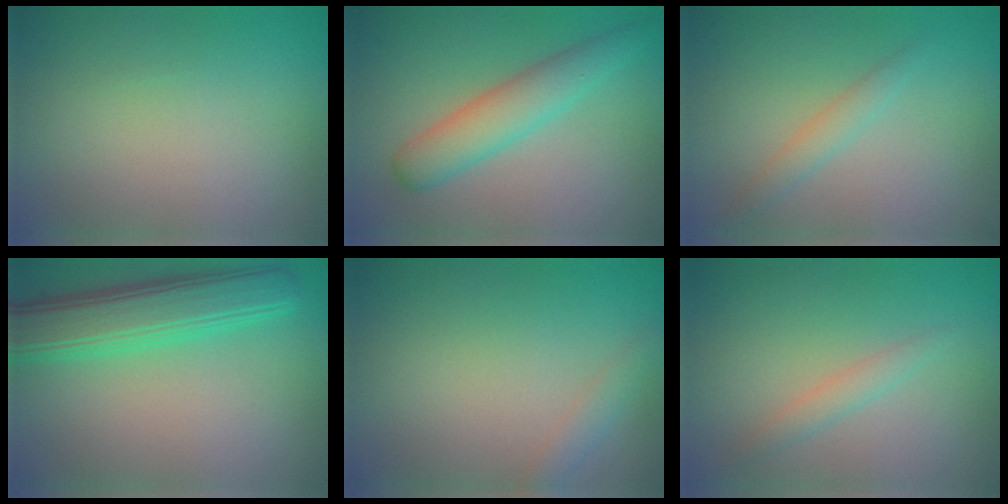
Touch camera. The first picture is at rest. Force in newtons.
{"total": 4.0, "press": 4.0, "slide": 0.1}
{"total": 1.6, "press": 1.6, "slide": 0.0}
{"total": 6.3, "press": 6.3, "slide": 0.1}
{"total": 1.4, "press": 1.4, "slide": 0.0}
{"total": 1.4, "press": 1.4, "slide": 0.1}